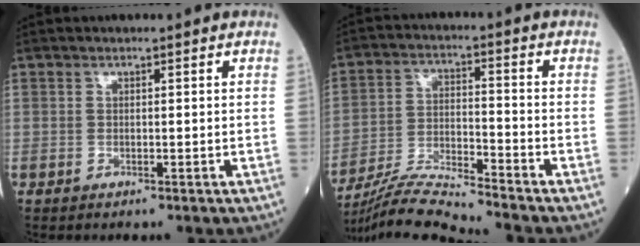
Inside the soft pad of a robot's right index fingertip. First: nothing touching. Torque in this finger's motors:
{"motor_torque": [-0.36, -0.40, 0.13, 0.05]}